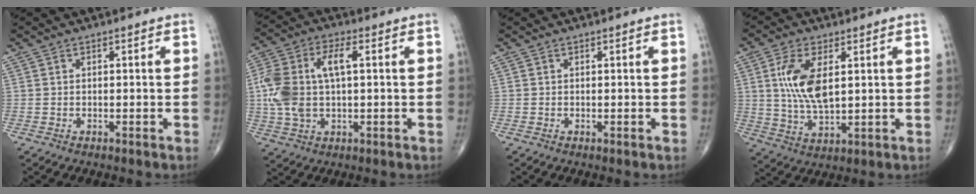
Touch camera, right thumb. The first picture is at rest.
{"total": 13.4, "force": [1.1, 6.9, 11.4], "torque": [-0.260, 0.021, 0.021]}
{"total": 0.0}
{"total": 10.6, "force": [2.4, 5.0, 9.1], "torque": [-0.183, -0.013, 0.051]}